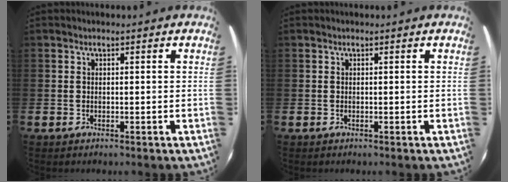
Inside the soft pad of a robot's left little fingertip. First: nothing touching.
{"total": 0.0}